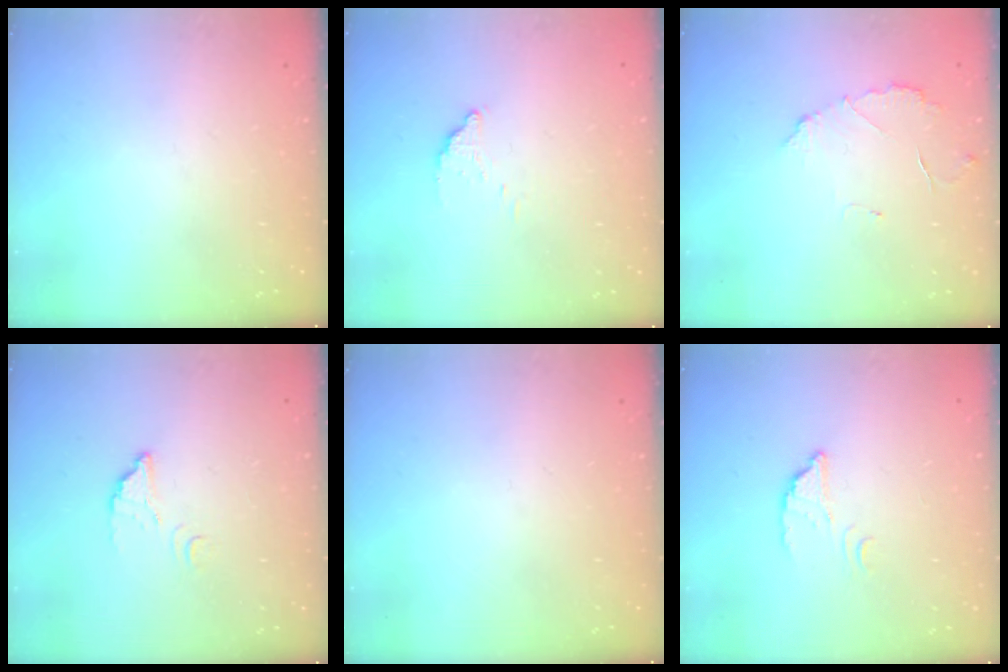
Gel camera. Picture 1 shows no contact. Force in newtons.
{"total": 2.8, "press": 2.8, "slide": 0.0}
{"total": 5.4, "press": 5.4, "slide": 0.4}
{"total": 4.1, "press": 4.0, "slide": 0.4}
{"total": 0.0}
{"total": 2.4, "press": 2.4, "slide": 0.1}